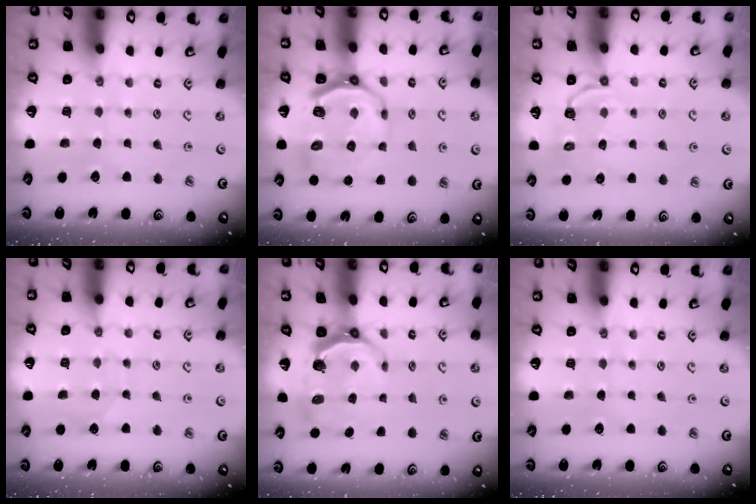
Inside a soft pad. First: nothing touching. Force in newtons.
{"total": 10.0, "press": 9.2, "slide": 3.8}
{"total": 3.8, "press": 2.9, "slide": 2.5}
{"total": 3.8, "press": 3.7, "slide": 0.4}
{"total": 6.2, "press": 5.3, "slide": 3.2}
{"total": 0.0}